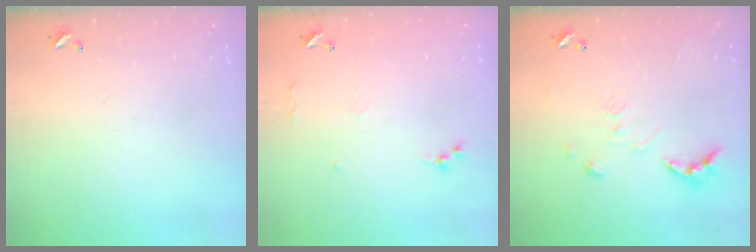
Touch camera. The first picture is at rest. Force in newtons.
{"total": 7.5, "press": 7.4, "slide": 0.8}
{"total": 2.7, "press": 2.2, "slide": 1.5}